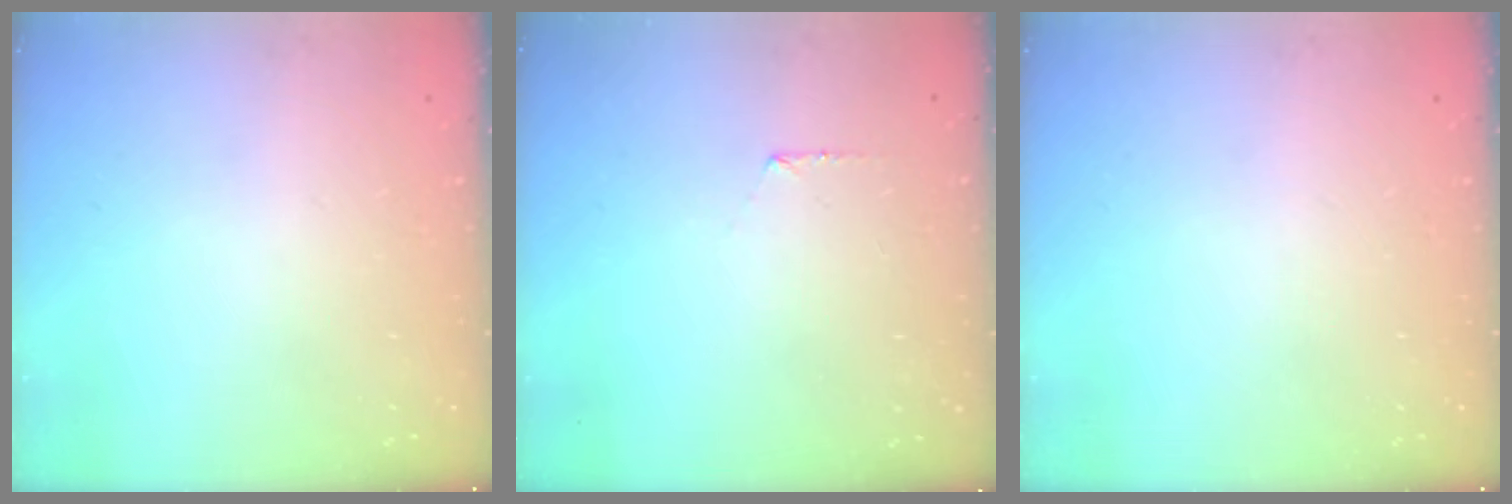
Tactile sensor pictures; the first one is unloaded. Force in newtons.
{"total": 5.1, "press": 5.0, "slide": 0.5}
{"total": 0.0}